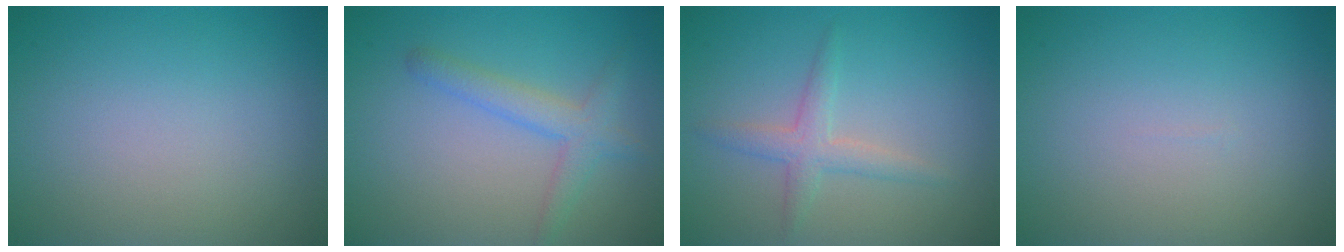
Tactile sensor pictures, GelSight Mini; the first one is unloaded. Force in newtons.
{"total": 2.8, "press": 2.8, "slide": 0.2}
{"total": 2.3, "press": 2.3, "slide": 0.1}
{"total": 0.0}